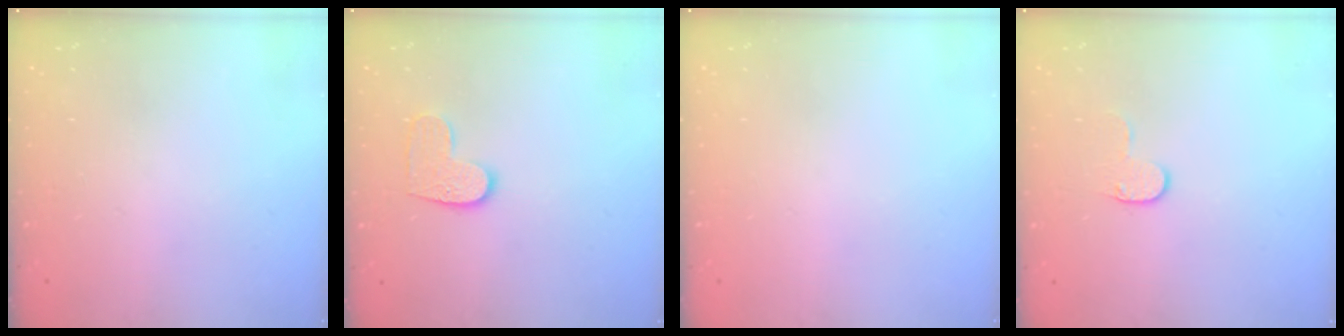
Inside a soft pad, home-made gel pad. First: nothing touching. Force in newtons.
{"total": 7.4, "press": 7.4, "slide": 0.2}
{"total": 0.0}
{"total": 5.1, "press": 5.1, "slide": 0.5}